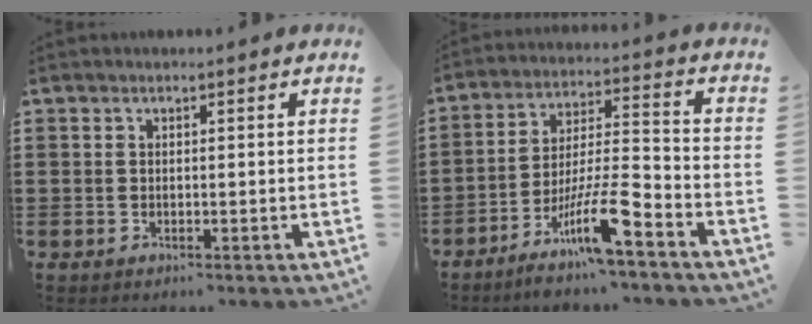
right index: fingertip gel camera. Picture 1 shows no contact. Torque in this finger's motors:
{"motor_torque": [0.98, -0.58, 0.84, 0.19]}